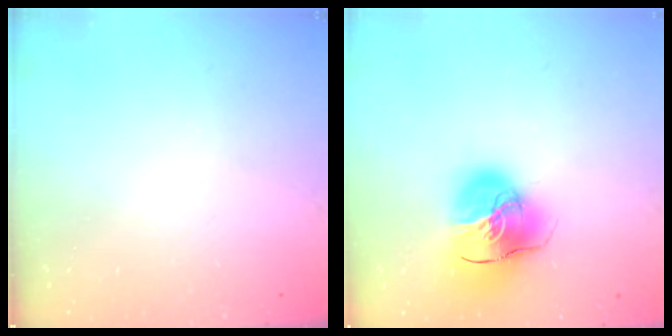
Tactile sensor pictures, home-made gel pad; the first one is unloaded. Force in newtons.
{"total": 16.5, "press": 16.4, "slide": 2.3}